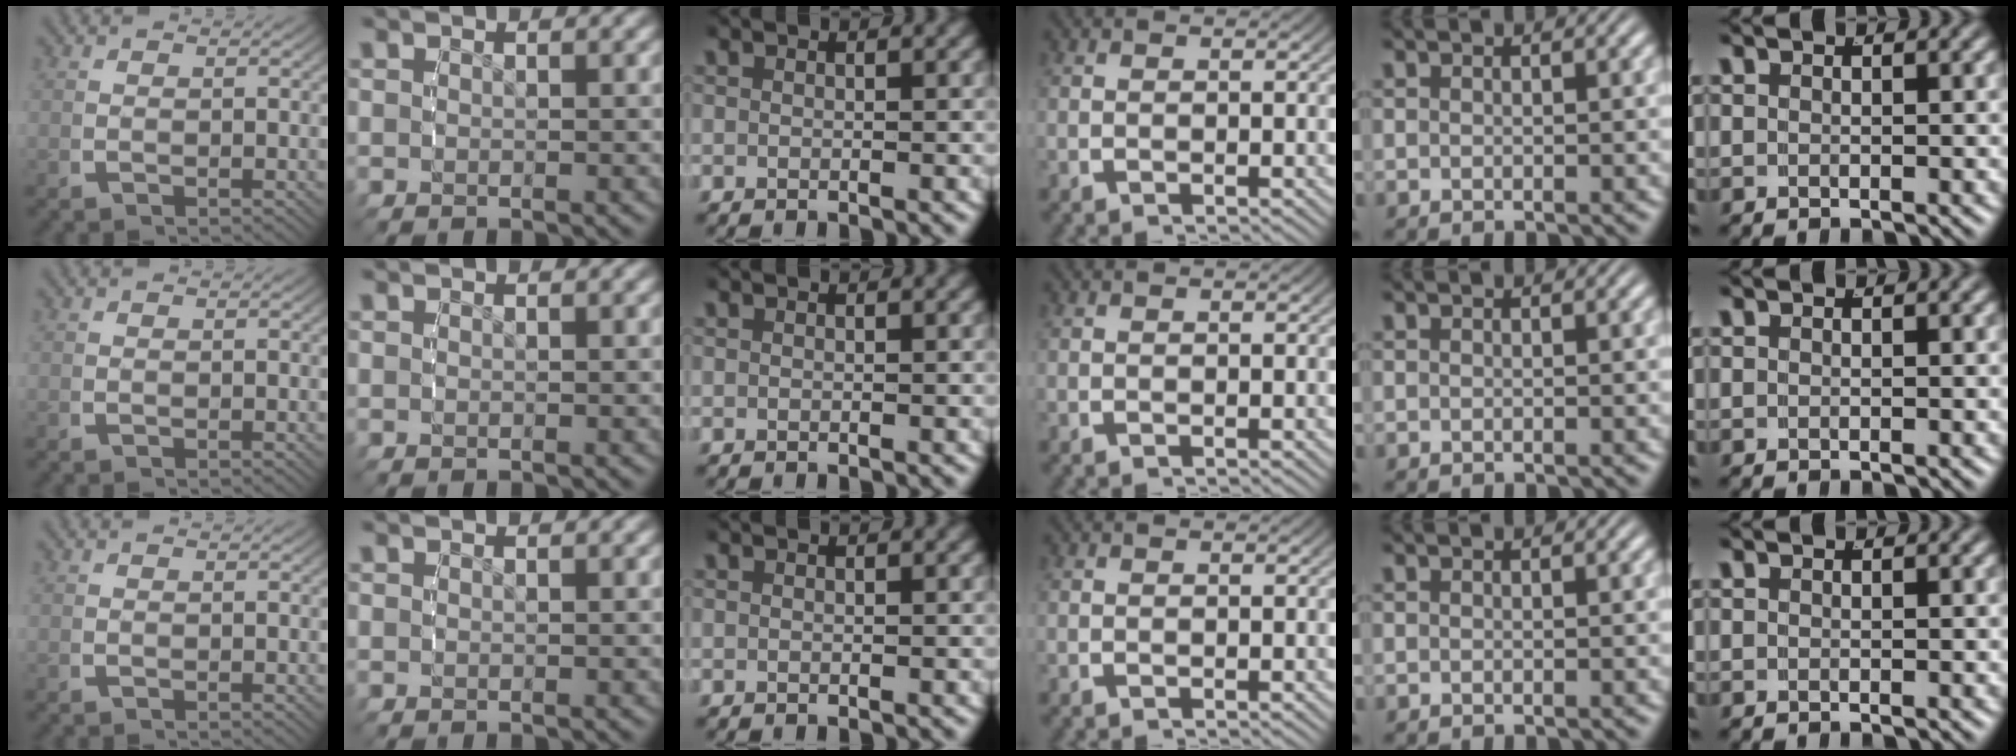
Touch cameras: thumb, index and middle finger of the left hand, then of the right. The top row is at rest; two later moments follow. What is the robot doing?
{"motion": "reach", "object": "string"}